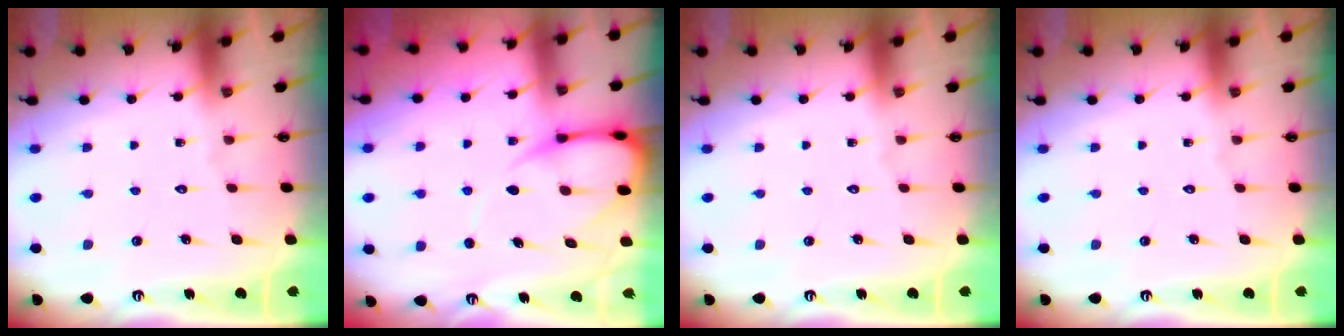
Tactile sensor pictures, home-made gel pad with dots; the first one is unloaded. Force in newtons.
{"total": 8.1, "press": 8.0, "slide": 0.9}
{"total": 0.0}
{"total": 0.0}